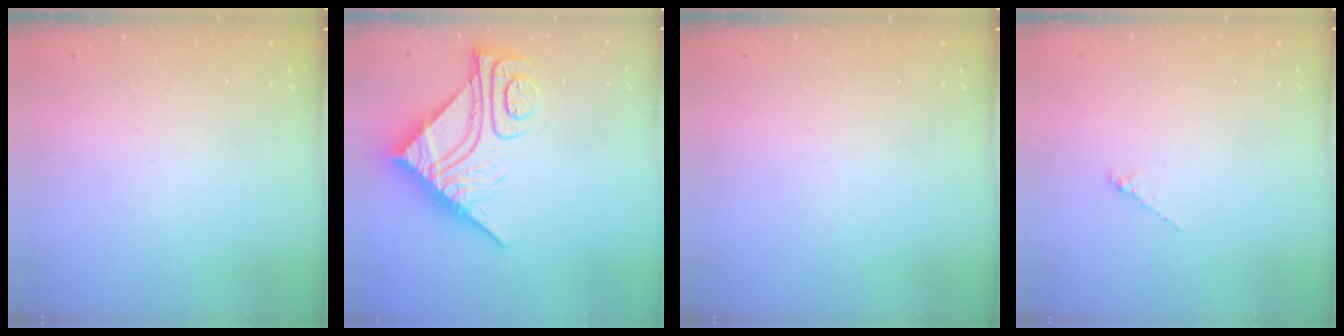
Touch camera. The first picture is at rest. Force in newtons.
{"total": 14.7, "press": 14.7, "slide": 1.2}
{"total": 0.0}
{"total": 1.2, "press": 1.1, "slide": 0.4}